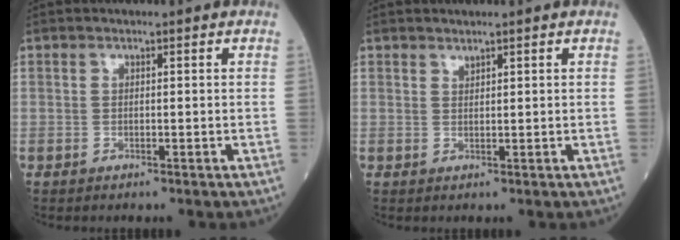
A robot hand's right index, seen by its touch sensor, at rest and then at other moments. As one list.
[{"total": 0.7, "force": [0.7, 0.1, 0.2], "torque": [-0.006, -0.004, 0.014]}]